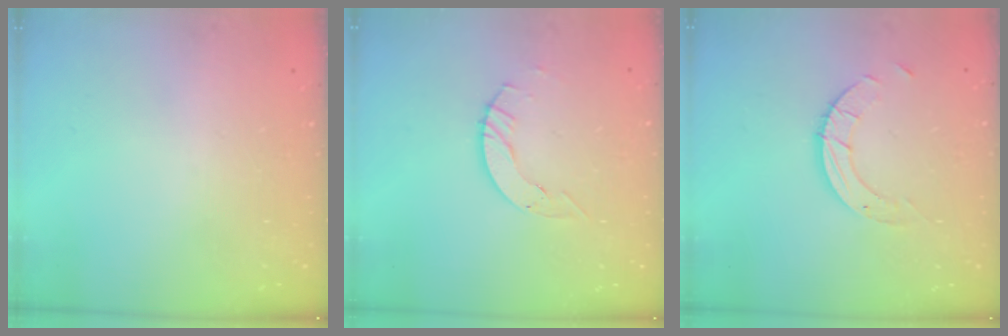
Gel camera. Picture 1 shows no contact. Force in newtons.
{"total": 4.0, "press": 4.0, "slide": 0.5}
{"total": 4.9, "press": 4.9, "slide": 0.3}